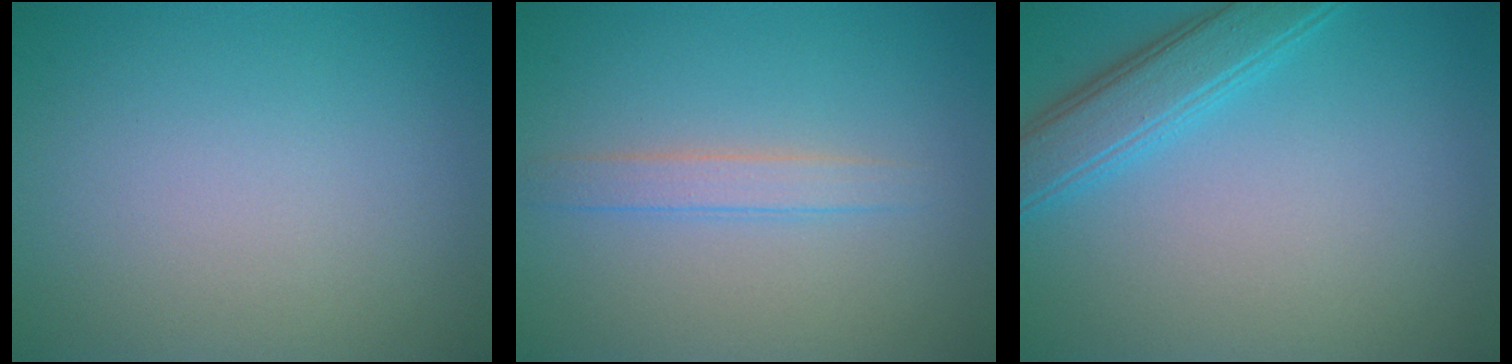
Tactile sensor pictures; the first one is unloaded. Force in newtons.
{"total": 1.8, "press": 1.8, "slide": 0.1}
{"total": 3.8, "press": 3.8, "slide": 0.1}